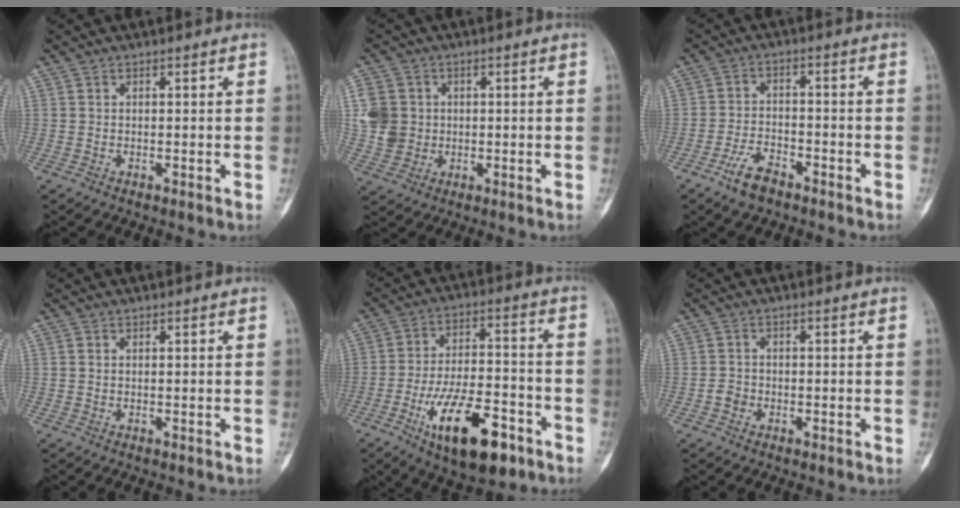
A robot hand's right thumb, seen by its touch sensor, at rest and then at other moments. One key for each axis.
{"total": 7.7, "fx": 0.7, "fy": 7.0, "fz": 3.1, "tx": -0.045, "ty": 0.001, "tz": 0.017}
{"total": 6.0, "fx": -4.1, "fy": 2.7, "fz": 3.4, "tx": -0.066, "ty": 0.023, "tz": -0.074}
{"total": 0.6, "fx": 0.2, "fy": 0.4, "fz": 0.4, "tx": -0.012, "ty": 0.002, "tz": 0.004}
{"total": 17.8, "fx": -8.7, "fy": 7.4, "fz": 13.5, "tx": -0.211, "ty": 0.045, "tz": -0.135}
{"total": 2.0, "fx": -0.8, "fy": 1.7, "fz": 0.7, "tx": -0.004, "ty": 0.008, "tz": -0.019}